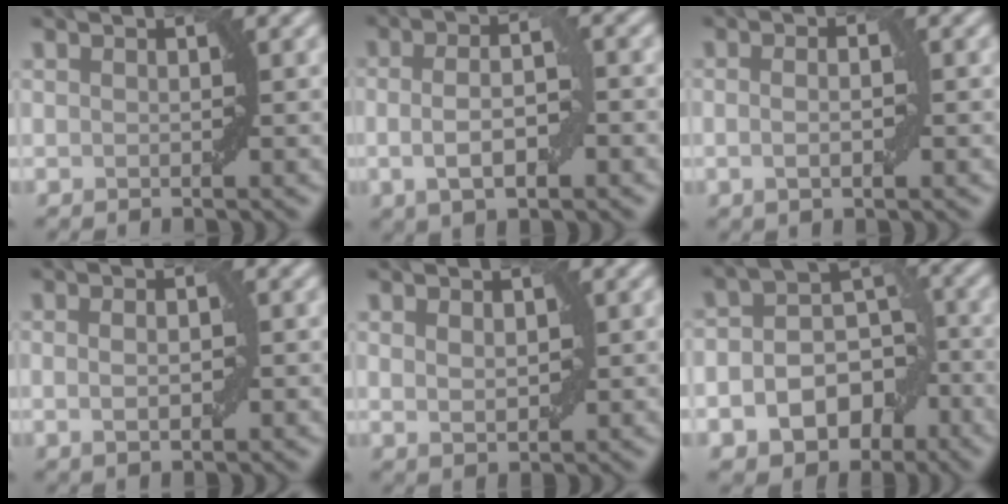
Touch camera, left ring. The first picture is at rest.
{"total": 5.0, "force": [-0.6, 1.7, 4.7], "torque": [-0.085, 0.002, -0.013]}
{"total": 2.4, "force": [-0.1, 0.9, 2.3], "torque": [-0.030, -0.005, -0.008]}
{"total": 2.6, "force": [0.1, 1.1, 2.3], "torque": [-0.029, 0.002, -0.002]}
{"total": 1.8, "force": [0.5, 1.0, 1.3], "torque": [-0.023, -0.002, 0.014]}
{"total": 8.3, "force": [-3.3, 5.9, 4.9], "torque": [-0.060, -0.009, -0.047]}